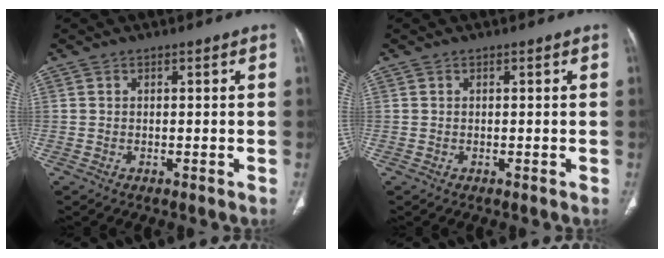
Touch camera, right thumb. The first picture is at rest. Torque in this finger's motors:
{"motor_torque": [-0.15, 0.15, -0.13, 0.04, 0.00]}